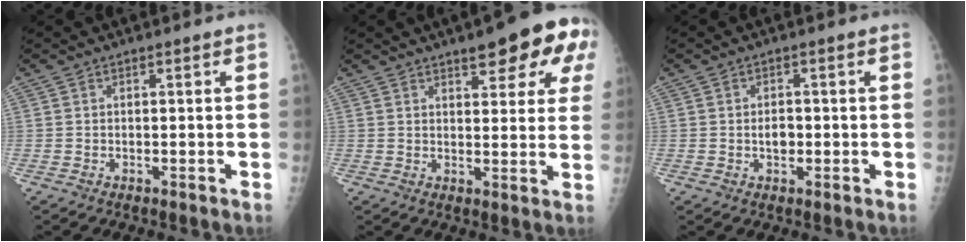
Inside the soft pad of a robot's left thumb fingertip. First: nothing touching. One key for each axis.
{"total": 12.8, "fx": 6.6, "fy": 4.2, "fz": 10.0, "tx": -0.097, "ty": -0.016, "tz": 0.078}
{"total": 2.4, "fx": -0.3, "fy": 1.7, "fz": 1.7, "tx": -0.017, "ty": 0.004, "tz": -0.005}